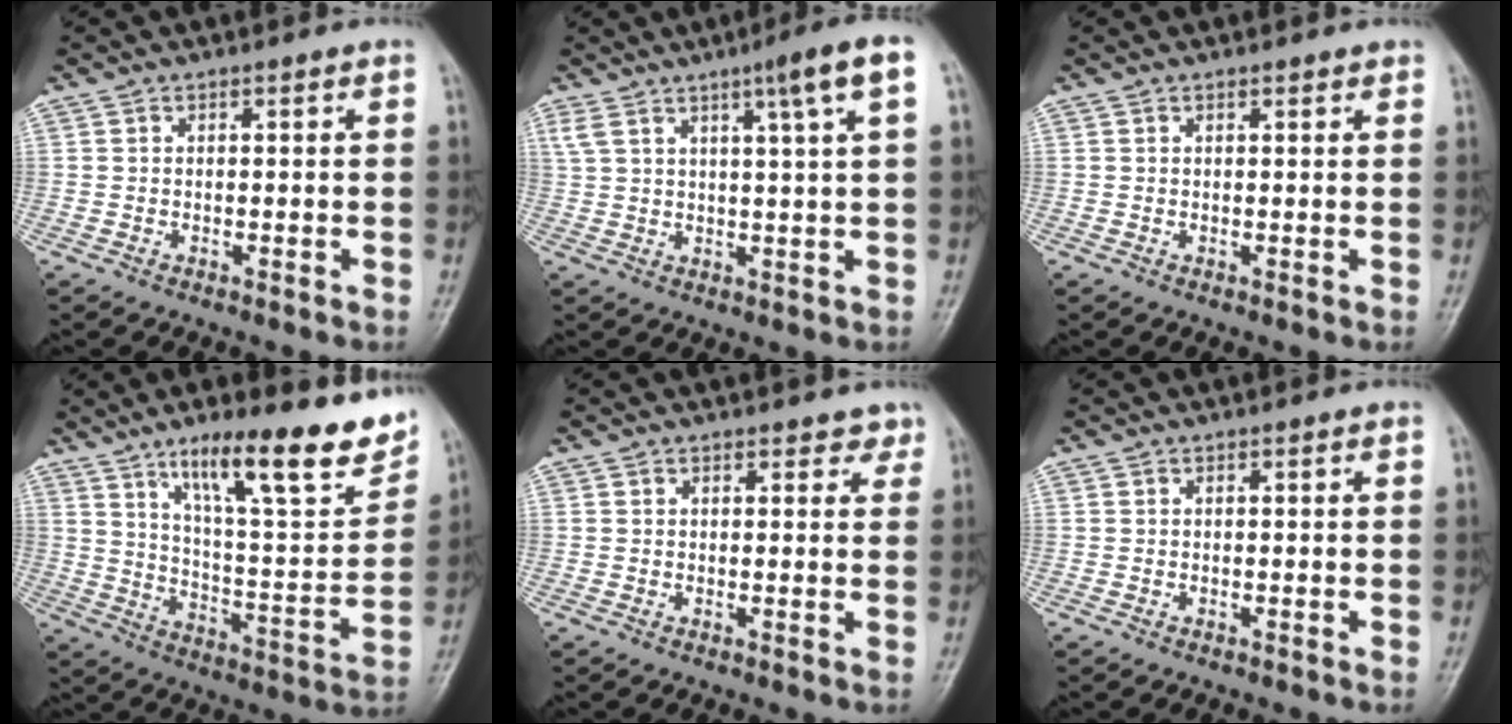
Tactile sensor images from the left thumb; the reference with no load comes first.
{"total": 8.8, "force": [4.3, 0.0, 7.7], "torque": [-0.130, -0.003, 0.071]}
{"total": 0.7, "force": [0.6, 0.2, 0.4], "torque": [-0.007, -0.002, 0.007]}
{"total": 21.9, "force": [13.7, 5.0, 16.4], "torque": [-0.212, -0.059, 0.219]}
{"total": 2.2, "force": [1.6, 1.2, 0.7], "torque": [0.015, -0.006, 0.013]}
{"total": 0.0}